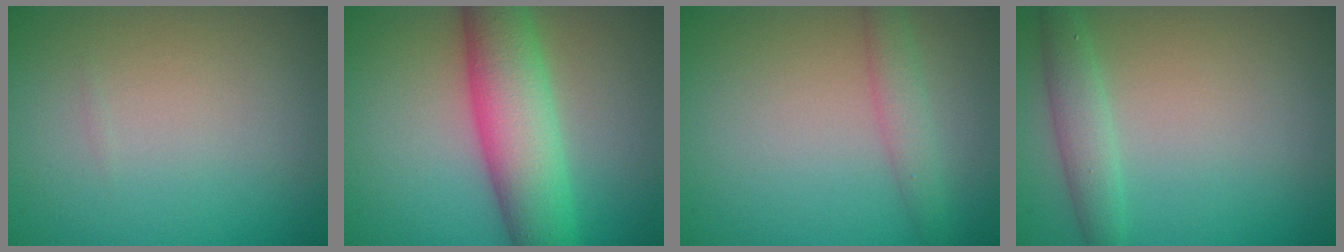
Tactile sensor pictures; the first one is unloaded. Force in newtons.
{"total": 8.4, "press": 8.4, "slide": 0.2}
{"total": 2.2, "press": 2.2, "slide": 0.1}
{"total": 1.9, "press": 1.9, "slide": 0.1}